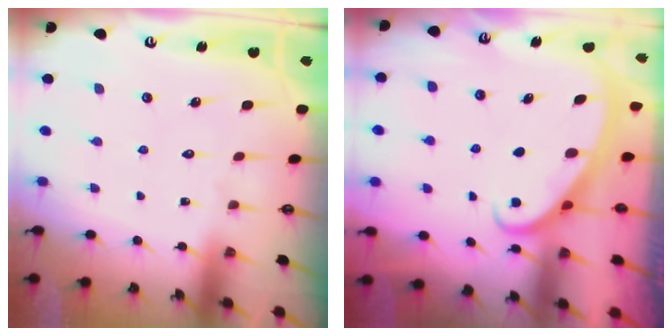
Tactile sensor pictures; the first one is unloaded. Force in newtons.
{"total": 2.6, "press": 2.6, "slide": 0.4}